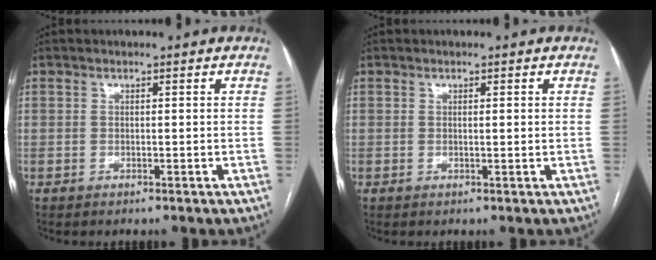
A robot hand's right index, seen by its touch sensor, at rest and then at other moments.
{"total": 0.8, "force": [0.2, 0.0, 0.7], "torque": [-0.014, -0.001, 0.003]}